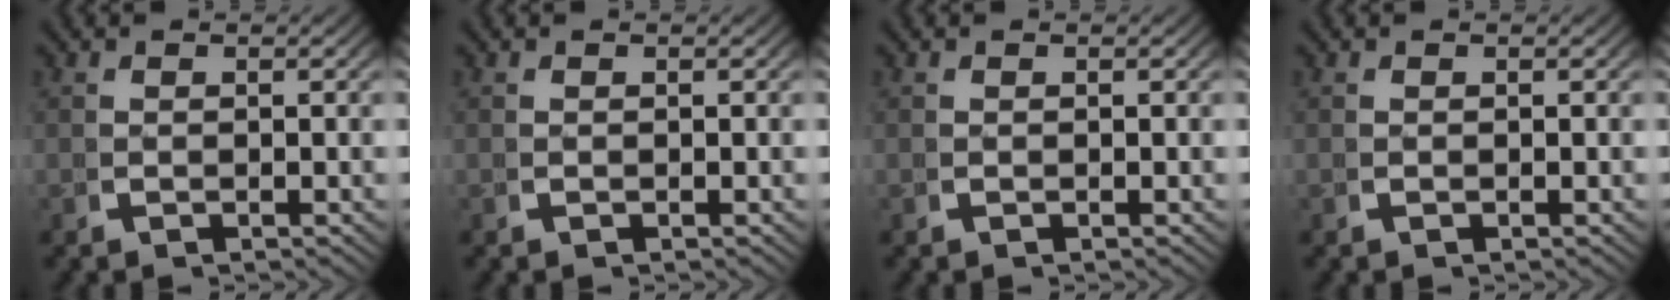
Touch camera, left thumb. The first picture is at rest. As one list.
[{"total": 0.0}, {"total": 0.0}, {"total": 0.0}]